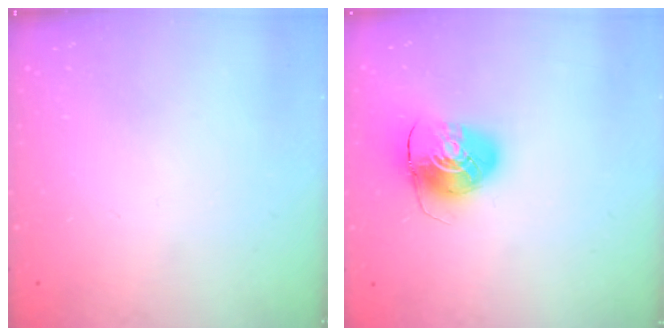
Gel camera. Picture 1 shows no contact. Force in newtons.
{"total": 9.1, "press": 9.1, "slide": 0.5}